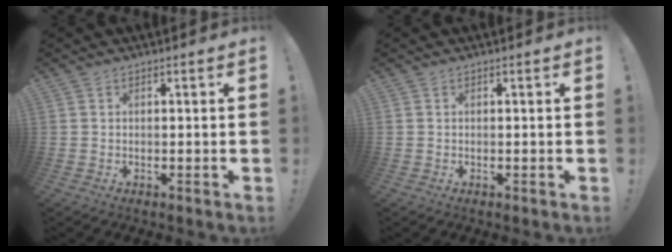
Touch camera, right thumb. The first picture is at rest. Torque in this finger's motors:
{"motor_torque": [-0.02, 0.02, 0.00, 0.00, 0.00]}